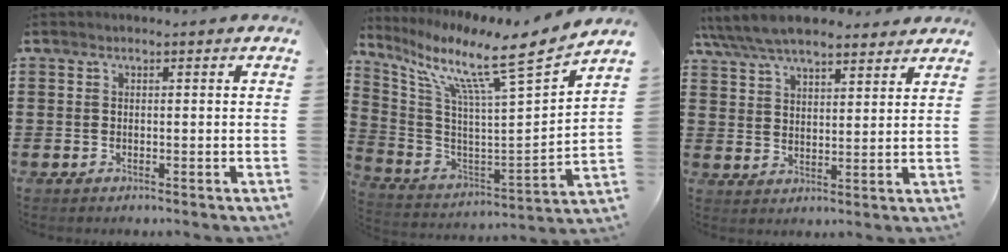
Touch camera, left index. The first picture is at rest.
{"total": 10.4, "force": [7.5, 0.5, 7.3], "torque": [-0.154, -0.062, 0.107]}
{"total": 7.2, "force": [6.4, 2.1, 2.5], "torque": [-0.072, -0.015, 0.117]}